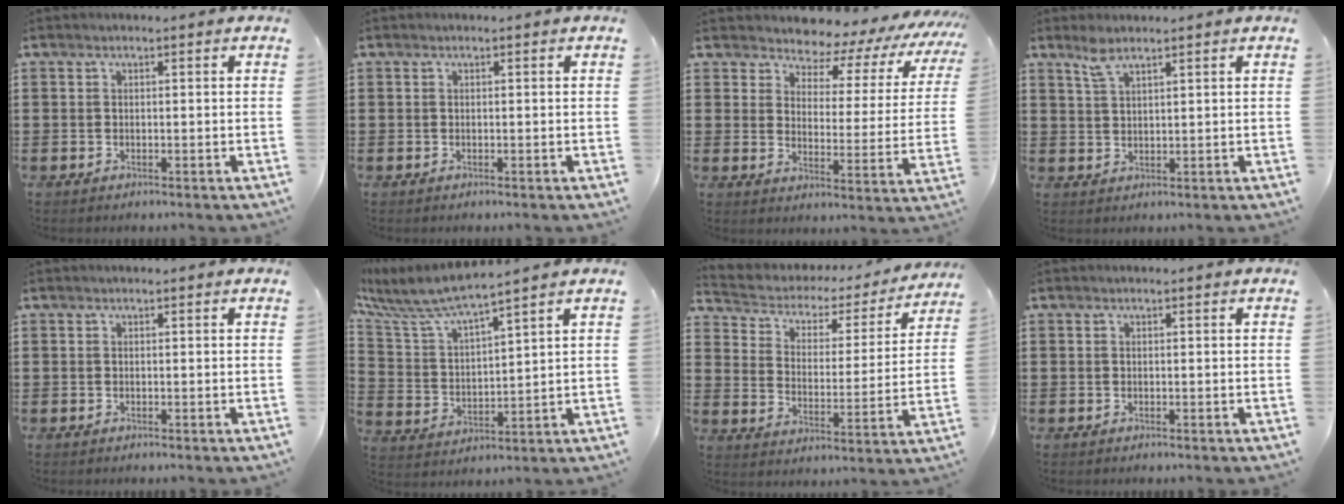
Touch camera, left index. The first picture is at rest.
{"total": 0.0}
{"total": 5.3, "force": [5.0, 1.3, 1.1], "torque": [-0.036, -0.047, 0.077]}
{"total": 3.3, "force": [2.4, 0.9, 2.1], "torque": [-0.047, 0.003, 0.045]}
{"total": 0.0}
{"total": 6.3, "force": [5.7, 0.3, 2.7], "torque": [-0.083, -0.035, 0.093]}
{"total": 2.9, "force": [2.1, 1.8, 0.6], "torque": [-0.032, -0.015, 0.024]}
{"total": 0.0}